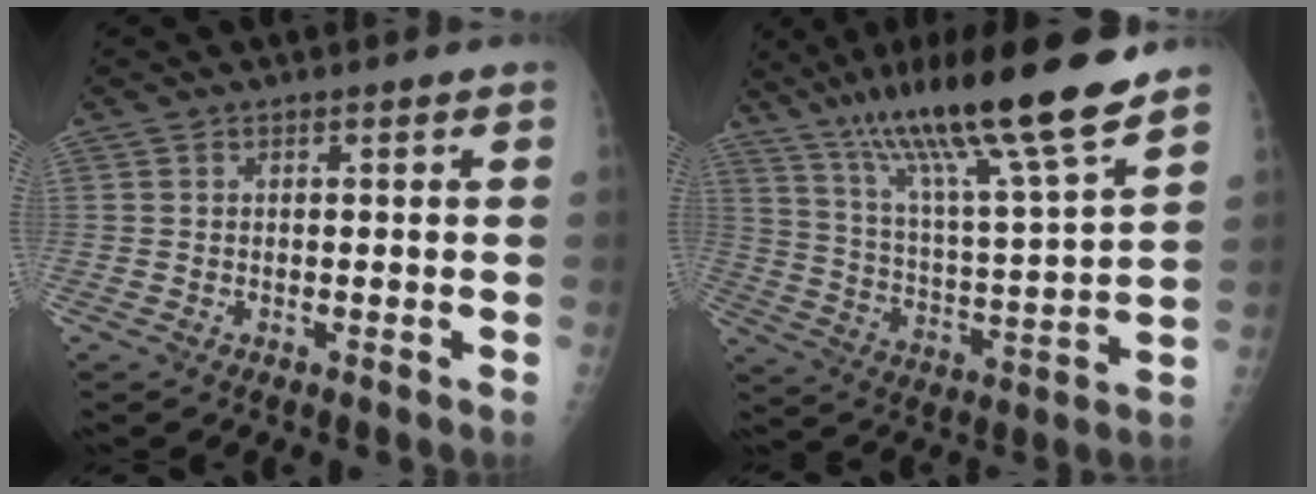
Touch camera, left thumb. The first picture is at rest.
{"total": 21.7, "force": [15.7, 1.4, 14.9], "torque": [-0.243, -0.055, 0.276]}